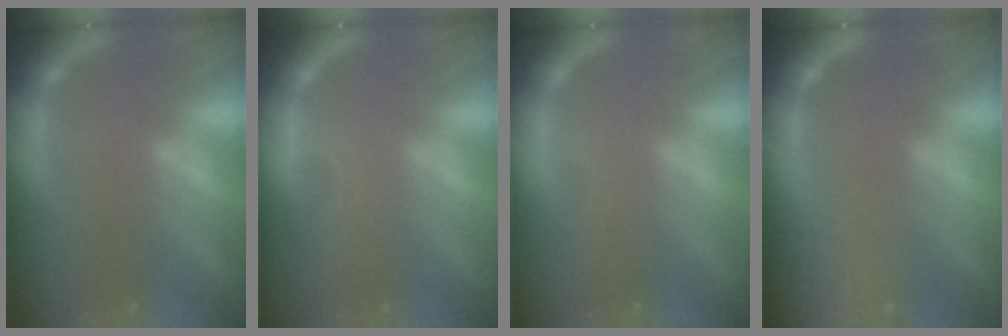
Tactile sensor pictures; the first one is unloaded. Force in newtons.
{"total": 2.4}
{"total": 0.9}
{"total": 9.5}